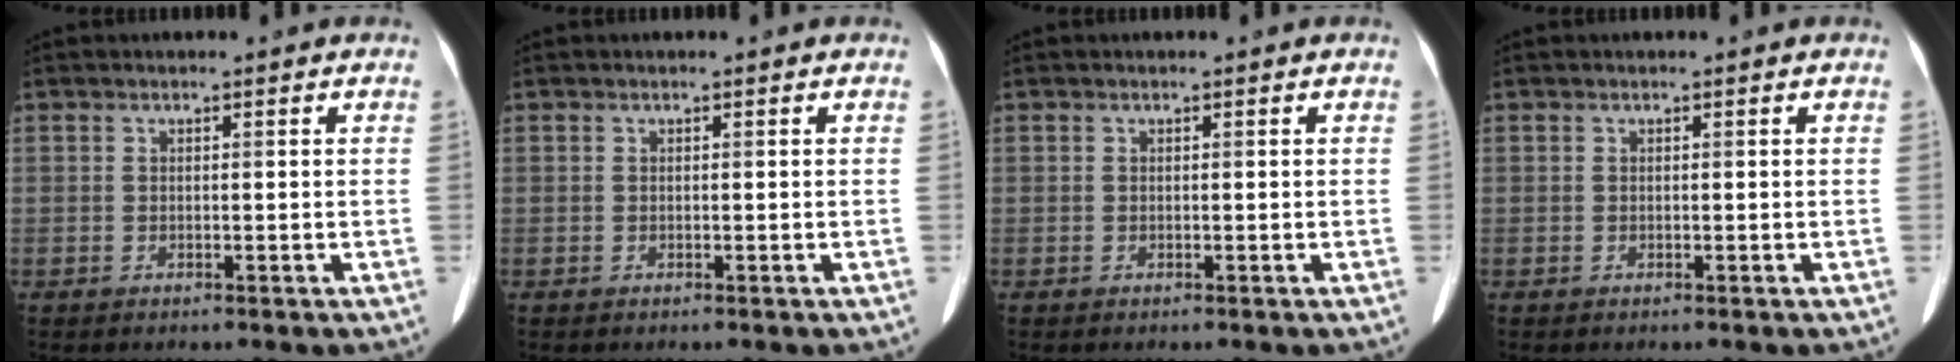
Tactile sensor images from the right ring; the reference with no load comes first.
{"total": 0.0}
{"total": 0.0}
{"total": 0.0}